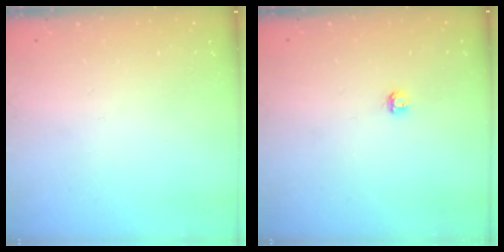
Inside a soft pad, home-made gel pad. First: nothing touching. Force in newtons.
{"total": 2.9, "press": 2.9, "slide": 0.3}